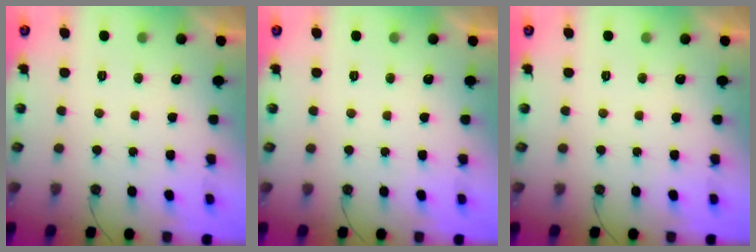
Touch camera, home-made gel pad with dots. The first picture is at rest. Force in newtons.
{"total": 0.0}
{"total": 0.0}